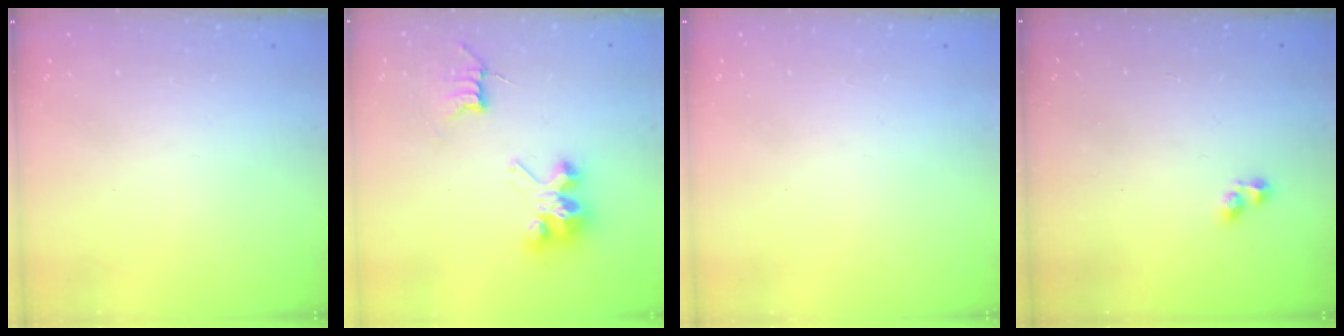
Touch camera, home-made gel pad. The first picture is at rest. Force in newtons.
{"total": 7.1, "press": 7.1, "slide": 0.2}
{"total": 0.0}
{"total": 1.9, "press": 1.9, "slide": 0.3}